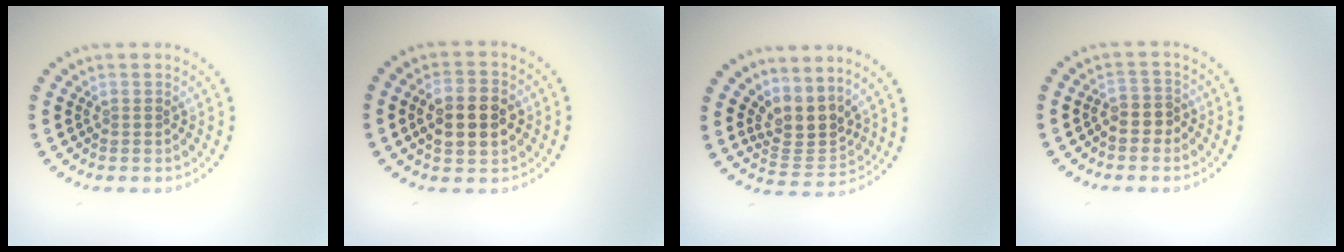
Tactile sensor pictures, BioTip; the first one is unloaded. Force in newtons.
{"total": 4.9, "press": 4.9, "slide": 0.4}
{"total": 3.5, "press": 2.6, "slide": 2.3}
{"total": 1.8, "press": 1.5, "slide": 1.1}